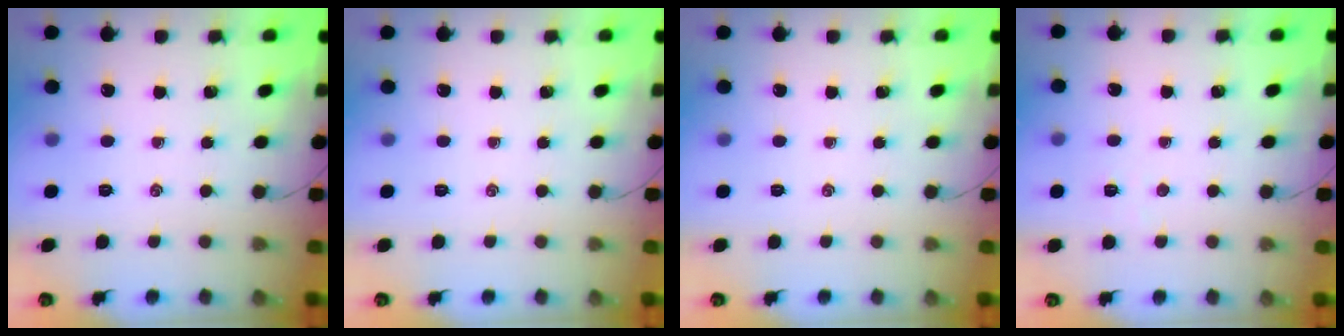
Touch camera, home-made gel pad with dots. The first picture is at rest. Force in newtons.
{"total": 0.0}
{"total": 0.0}
{"total": 2.9, "press": 2.8, "slide": 0.6}